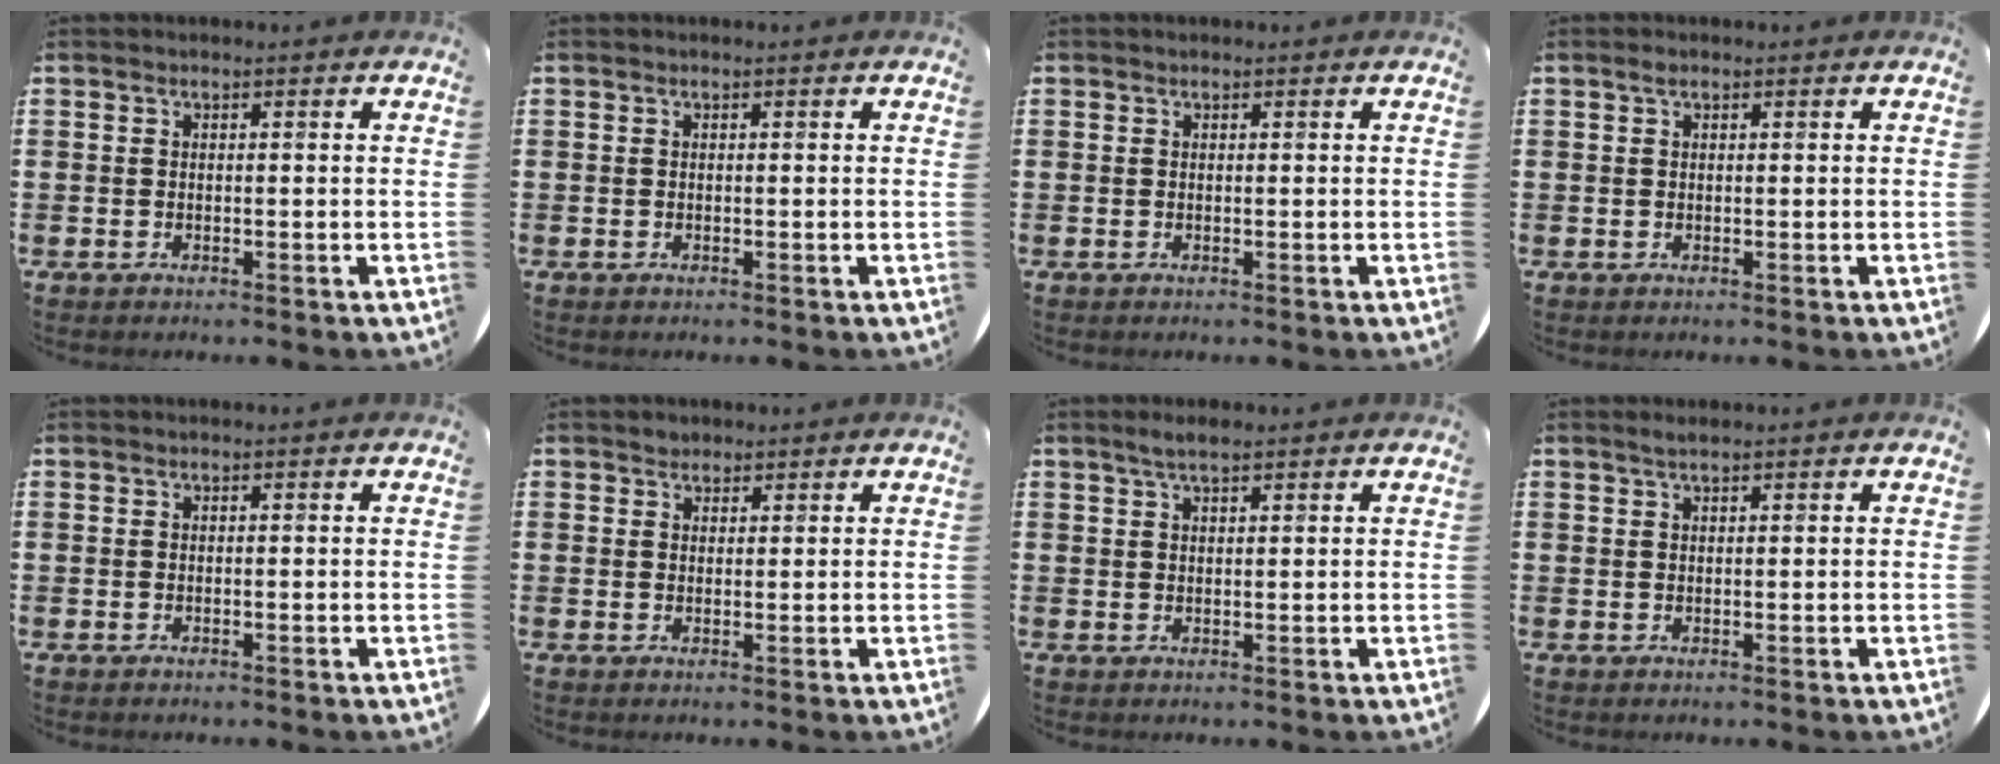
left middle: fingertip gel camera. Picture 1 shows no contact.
{"total": 0.0}
{"total": 0.0}
{"total": 0.7, "force": [0.4, 0.4, 0.3], "torque": [0.000, 0.001, 0.006]}
{"total": 0.0}
{"total": 1.4, "force": [1.3, 0.5, -0.1], "torque": [-0.001, 0.002, 0.026]}
{"total": 2.3, "force": [1.8, 0.4, 1.4], "torque": [-0.028, 0.005, 0.031]}
{"total": 1.1, "force": [0.9, 0.0, 0.6], "torque": [-0.011, 0.002, 0.016]}